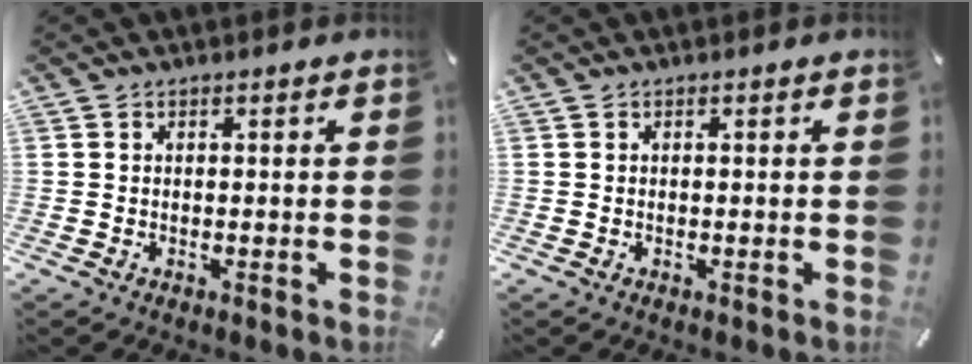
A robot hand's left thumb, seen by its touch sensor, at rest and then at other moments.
{"total": 0.0}